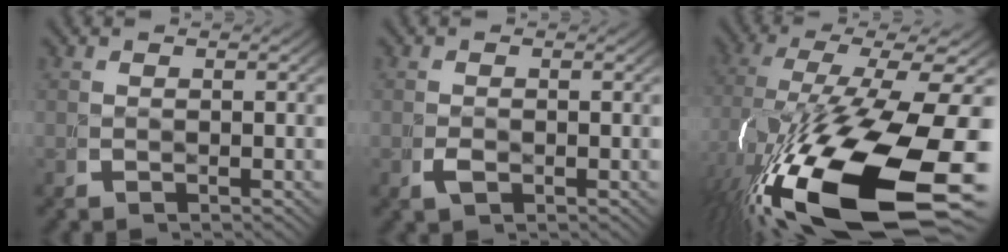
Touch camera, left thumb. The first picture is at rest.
{"total": 0.0}
{"total": 16.8, "force": [-4.2, 7.2, 14.5], "torque": [-0.285, -0.049, -0.022]}